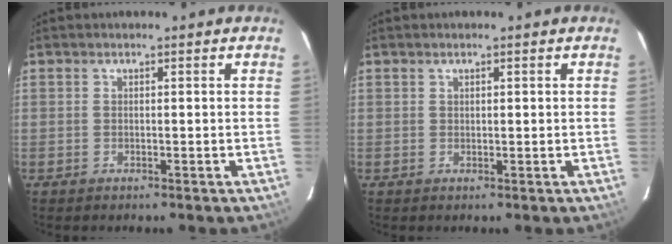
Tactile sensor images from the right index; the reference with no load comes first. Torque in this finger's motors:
{"motor_torque": [-0.53, 0.50, -0.05, -0.01]}